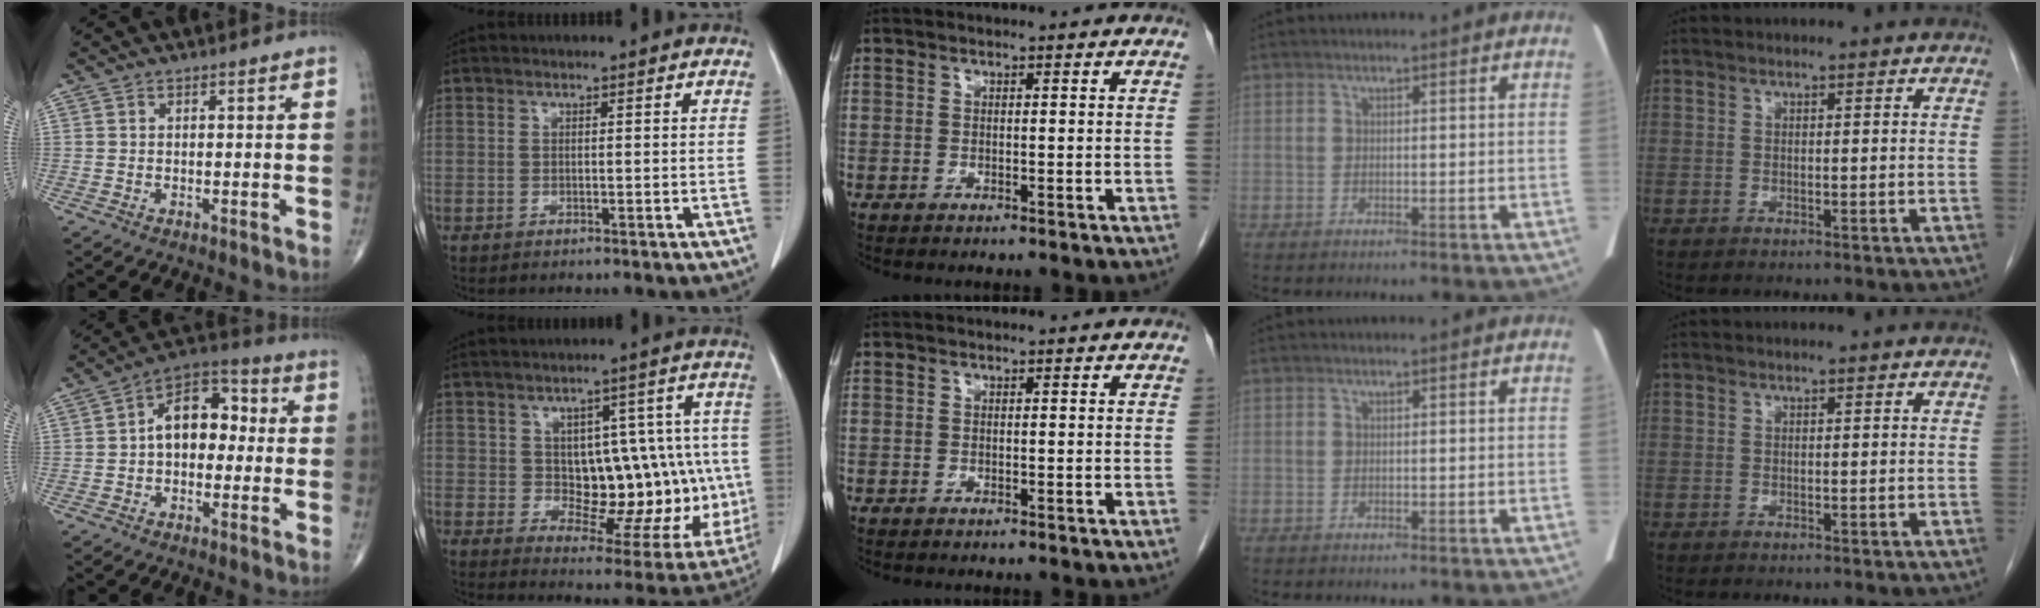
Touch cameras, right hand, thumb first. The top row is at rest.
{"thumb": {"total": 10.9, "force": [0.3, 7.1, 8.3], "torque": [-0.103, 0.037, -0.009]}, "index": {"total": 15.4, "force": [0.2, 8.1, 13.1], "torque": [-0.152, 0.025, 0.027]}}